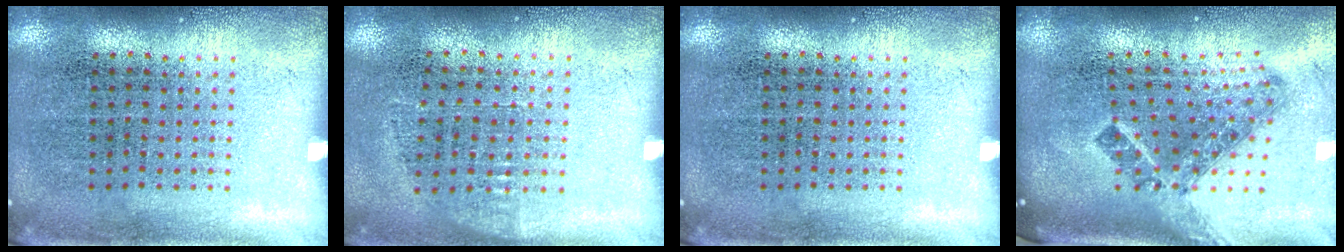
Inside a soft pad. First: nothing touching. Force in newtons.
{"total": 0.7, "press": 0.7, "slide": 0.4}
{"total": 0.0}
{"total": 1.7, "press": 1.3, "slide": 1.2}